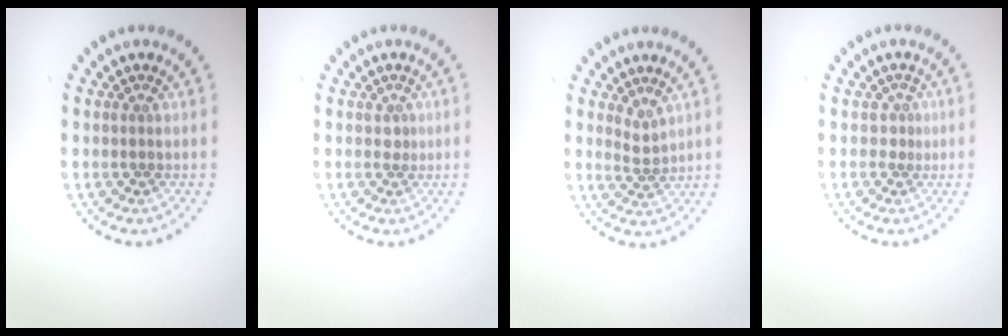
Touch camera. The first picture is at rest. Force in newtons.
{"total": 0.9, "press": 0.6, "slide": 0.6}
{"total": 1.5, "press": 1.0, "slide": 1.1}
{"total": 0.9, "press": 0.3, "slide": 0.8}